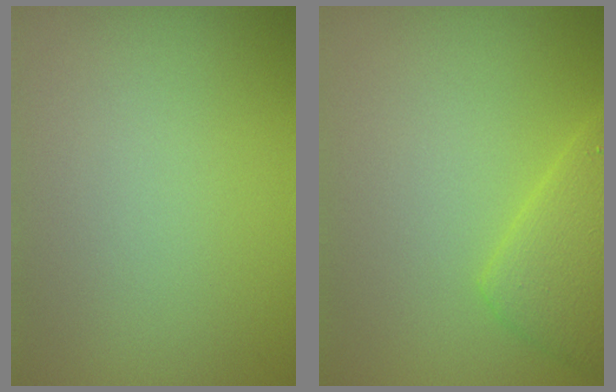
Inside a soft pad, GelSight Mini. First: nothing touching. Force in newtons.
{"total": 3.0, "press": 3.0, "slide": 0.2}